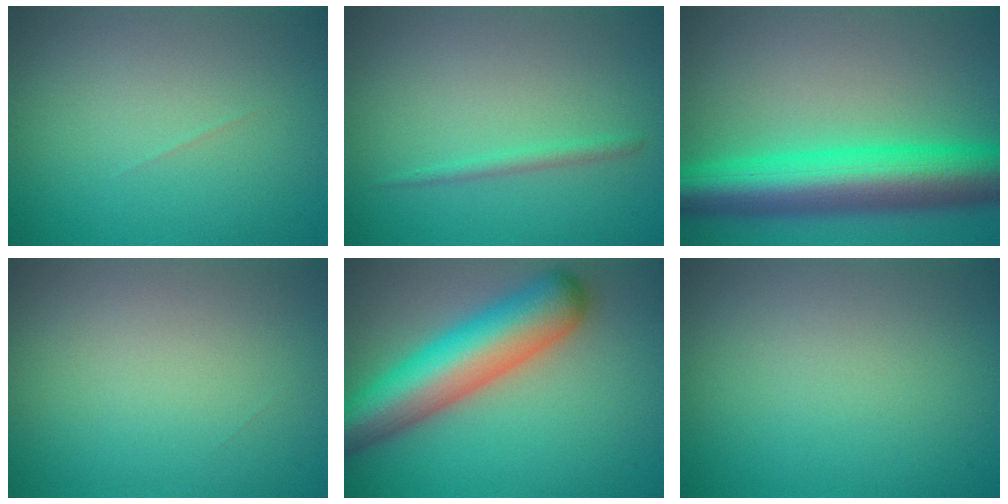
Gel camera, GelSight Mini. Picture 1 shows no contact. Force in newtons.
{"total": 1.0, "press": 1.0, "slide": 0.1}
{"total": 10.6, "press": 10.6, "slide": 0.3}
{"total": 0.0}
{"total": 9.5, "press": 9.5, "slide": 0.4}
{"total": 0.0}